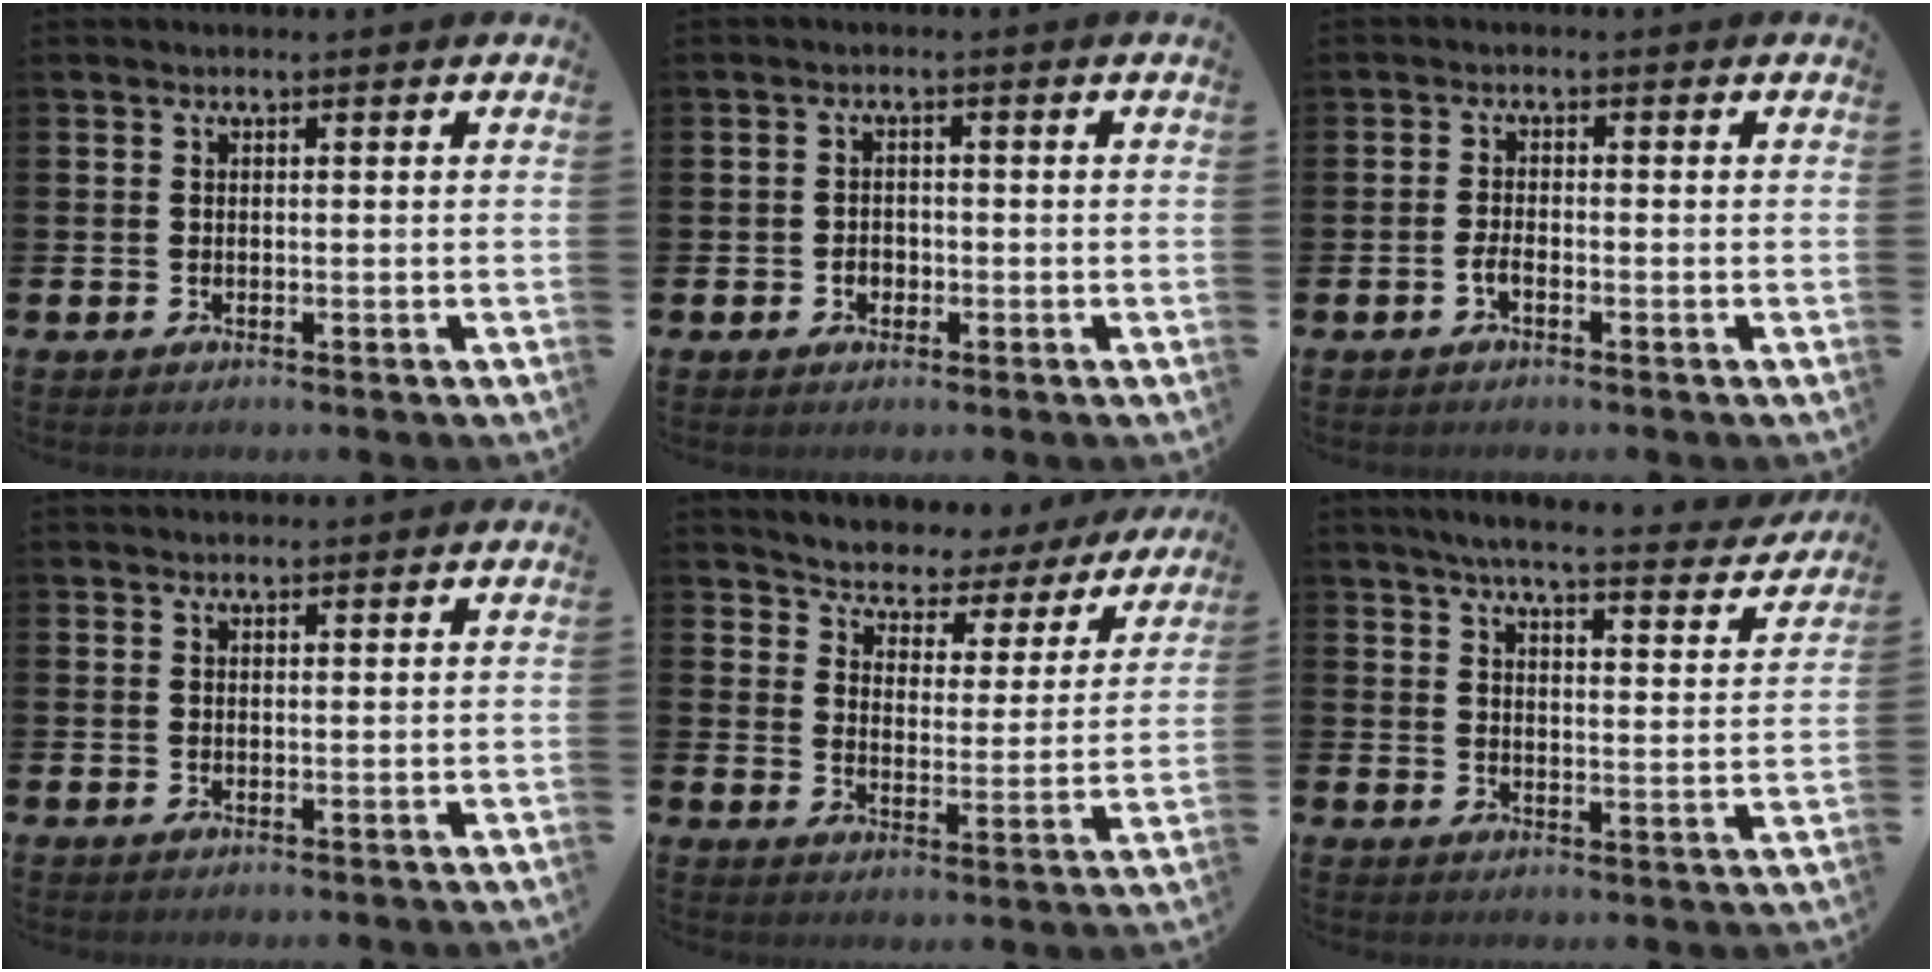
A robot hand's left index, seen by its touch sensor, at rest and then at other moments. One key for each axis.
{"total": 1.7, "fx": -0.5, "fy": 1.4, "fz": 0.7, "tx": -0.010, "ty": 0.004, "tz": -0.014}
{"total": 1.4, "fx": -0.8, "fy": 0.5, "fz": 1.1, "tx": -0.024, "ty": 0.002, "tz": -0.015}
{"total": 0.9, "fx": 0.8, "fy": 0.1, "fz": 0.1, "tx": 0.011, "ty": -0.004, "tz": 0.013}
{"total": 4.4, "fx": 4.2, "fy": 1.3, "fz": -0.2, "tx": -0.026, "ty": -0.042, "tz": 0.066}
{"total": 5.7, "fx": 5.2, "fy": 0.4, "fz": 2.2, "tx": -0.045, "ty": -0.039, "tz": 0.084}